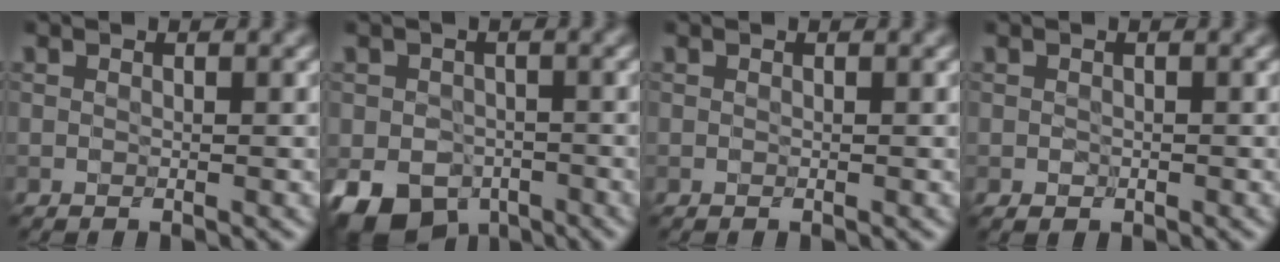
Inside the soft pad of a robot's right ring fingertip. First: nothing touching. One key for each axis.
{"total": 6.5, "fx": -3.4, "fy": 4.8, "fz": 2.8, "tx": -0.043, "ty": -0.022, "tz": -0.054}
{"total": 0.0}
{"total": 0.6, "fx": -0.1, "fy": 0.6, "fz": 0.1, "tx": 0.003, "ty": -0.003, "tz": -0.003}